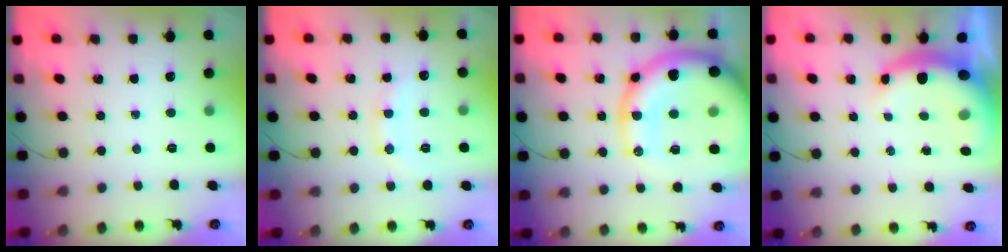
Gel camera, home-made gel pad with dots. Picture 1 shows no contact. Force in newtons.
{"total": 9.8, "press": 9.7, "slide": 1.0}
{"total": 28.5, "press": 27.8, "slide": 6.0}
{"total": 8.2, "press": 8.1, "slide": 1.4}